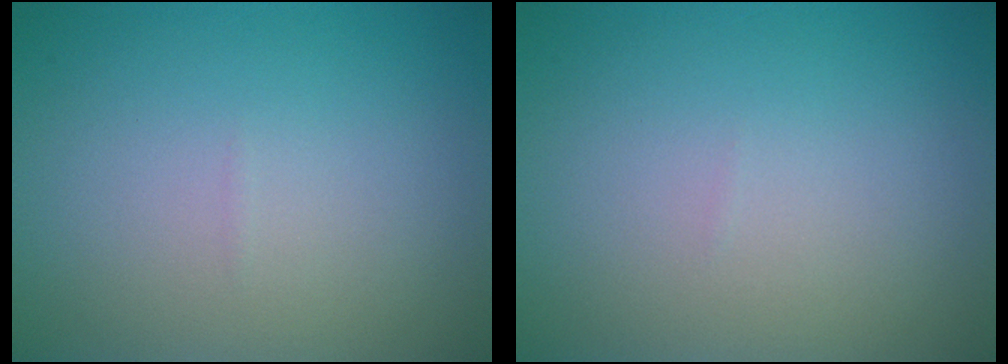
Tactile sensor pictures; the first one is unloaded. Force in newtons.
{"total": 0.0}